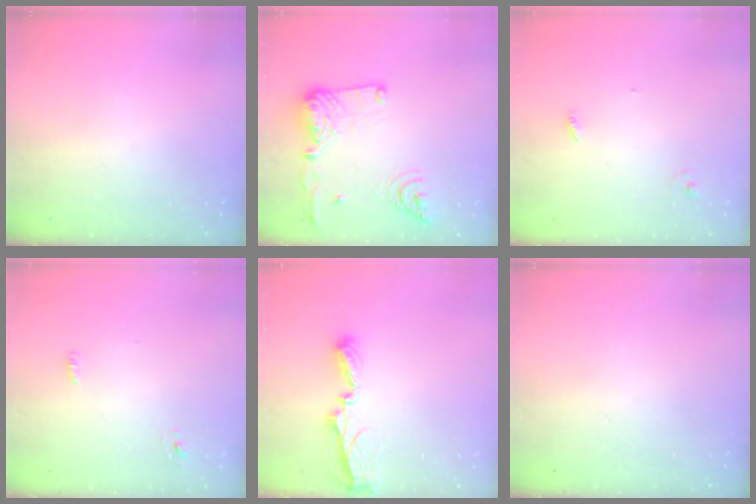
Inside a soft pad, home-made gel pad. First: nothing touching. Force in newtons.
{"total": 16.7, "press": 16.5, "slide": 2.8}
{"total": 2.8, "press": 2.8, "slide": 0.2}
{"total": 3.1, "press": 2.8, "slide": 1.2}
{"total": 6.7, "press": 6.7, "slide": 0.2}
{"total": 0.0}